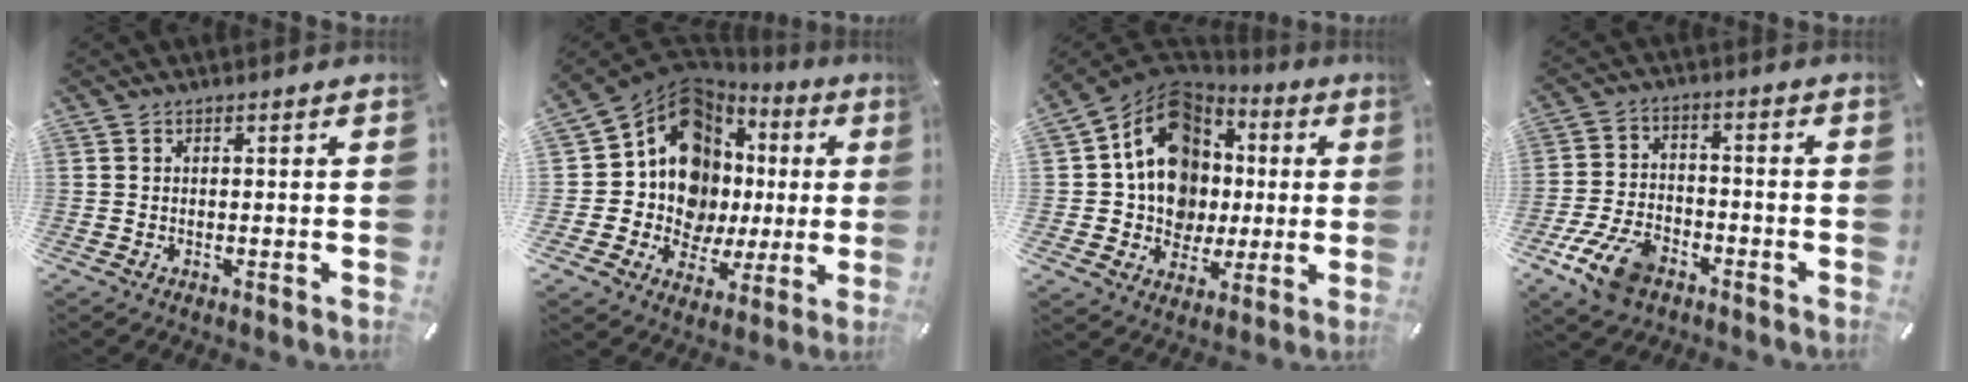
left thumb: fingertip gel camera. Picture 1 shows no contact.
{"total": 15.2, "force": [4.0, 12.7, 7.3], "torque": [-0.149, -0.068, 0.078]}
{"total": 16.0, "force": [2.4, 14.0, 7.4], "torque": [-0.130, -0.025, 0.051]}
{"total": 11.2, "force": [-6.3, 6.5, 6.6], "torque": [-0.134, 0.033, -0.114]}